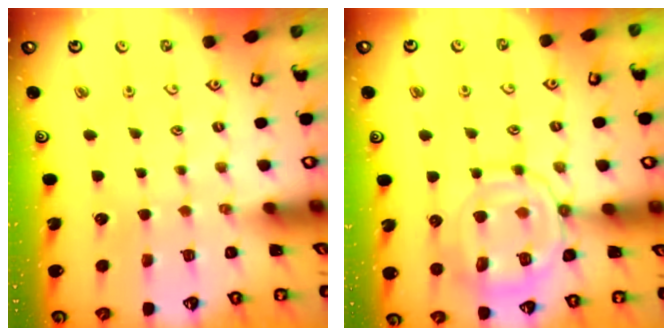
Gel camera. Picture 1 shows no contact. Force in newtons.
{"total": 13.7, "press": 13.7, "slide": 1.1}